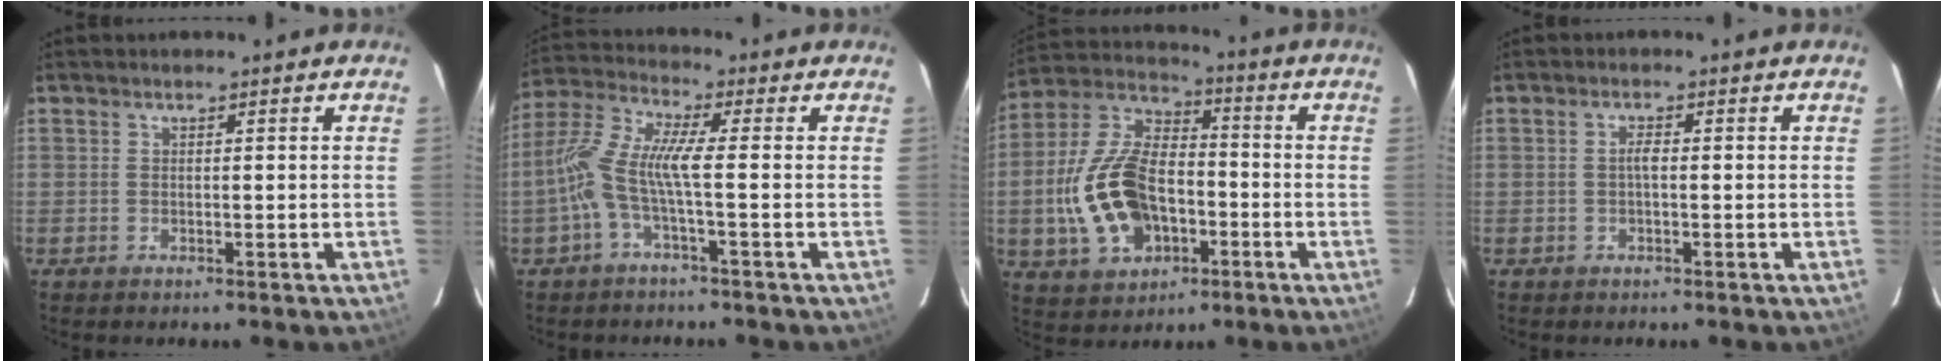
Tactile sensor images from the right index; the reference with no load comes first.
{"total": 8.0, "force": [-2.2, 0.5, 7.7], "torque": [-0.172, 0.008, -0.044]}
{"total": 17.3, "force": [-4.2, 10.6, 13.0], "torque": [-0.288, 0.010, -0.066]}
{"total": 1.4, "force": [-0.2, 0.4, 1.3], "torque": [-0.025, 0.005, -0.006]}